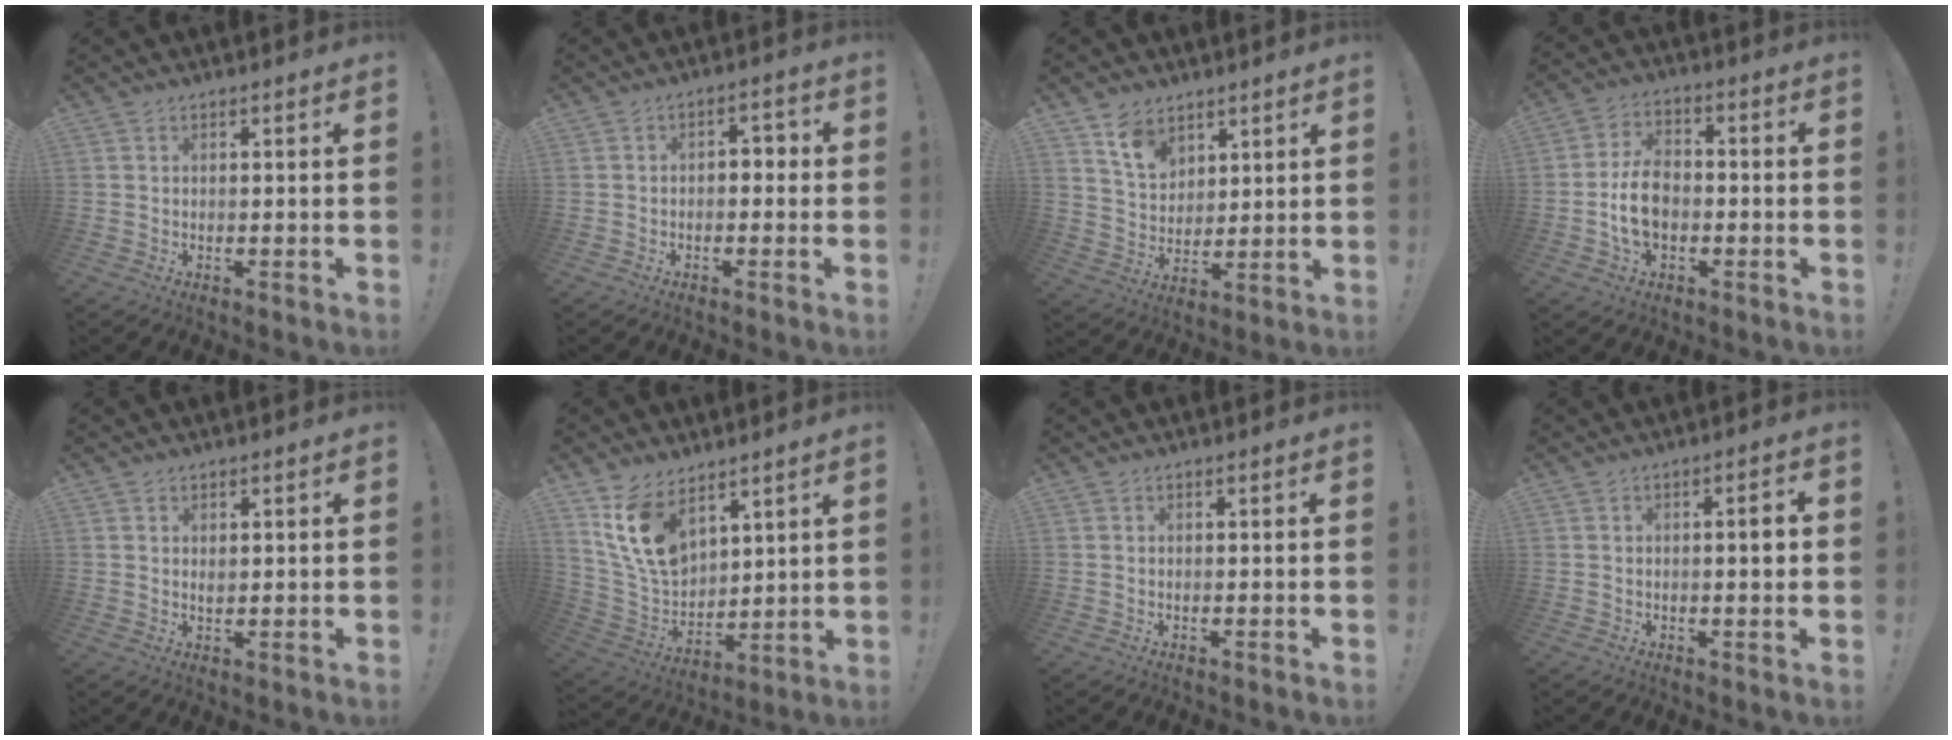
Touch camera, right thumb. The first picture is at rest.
{"total": 3.3, "force": [-1.0, 2.3, 2.2], "torque": [-0.024, 0.007, -0.024]}
{"total": 9.7, "force": [6.6, 6.1, 3.6], "torque": [-0.066, -0.035, 0.129]}
{"total": 10.5, "force": [-2.3, 7.3, 7.2], "torque": [-0.127, 0.010, -0.042]}
{"total": 1.3, "force": [0.9, 0.8, 0.5], "torque": [0.005, -0.004, 0.014]}
{"total": 15.6, "force": [9.0, 9.8, 8.3], "torque": [-0.170, -0.042, 0.179]}
{"total": 0.0}
{"total": 4.2, "force": [0.4, 0.5, 4.1], "torque": [-0.059, -0.002, 0.001]}